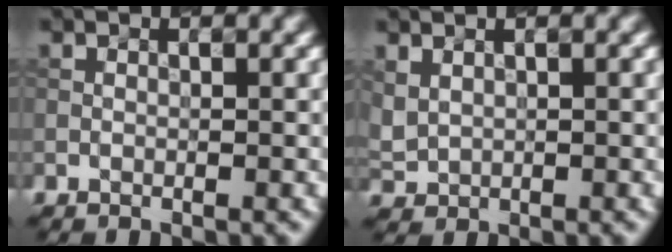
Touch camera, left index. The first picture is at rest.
{"total": 1.5, "force": [0.8, 1.1, 0.7], "torque": [-0.018, -0.001, 0.025]}